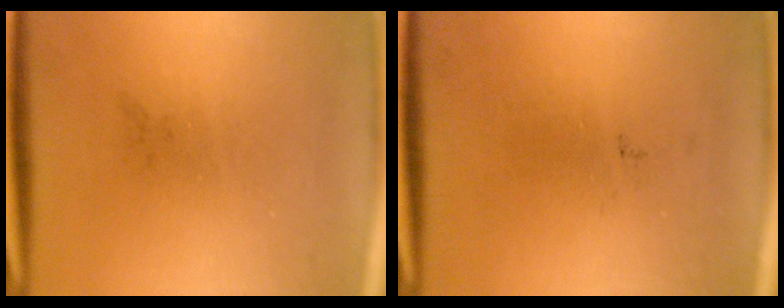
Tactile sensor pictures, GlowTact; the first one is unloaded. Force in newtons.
{"total": 0.0}